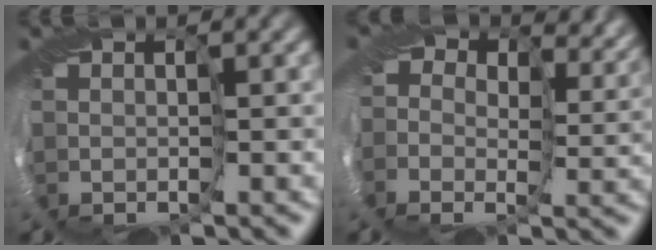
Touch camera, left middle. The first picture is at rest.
{"total": 11.4, "force": [5.9, 8.1, 5.5], "torque": [-0.113, 0.020, 0.081]}